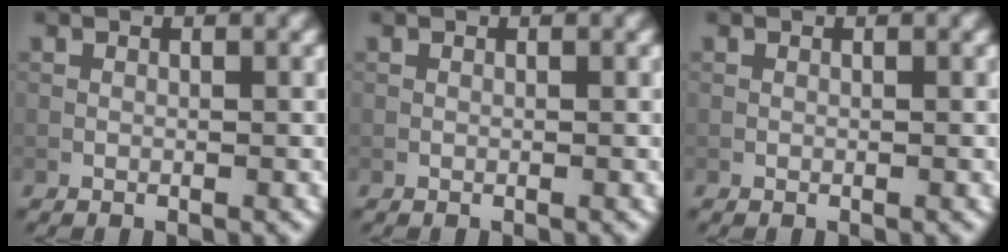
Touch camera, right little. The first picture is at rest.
{"total": 0.0}
{"total": 0.0}